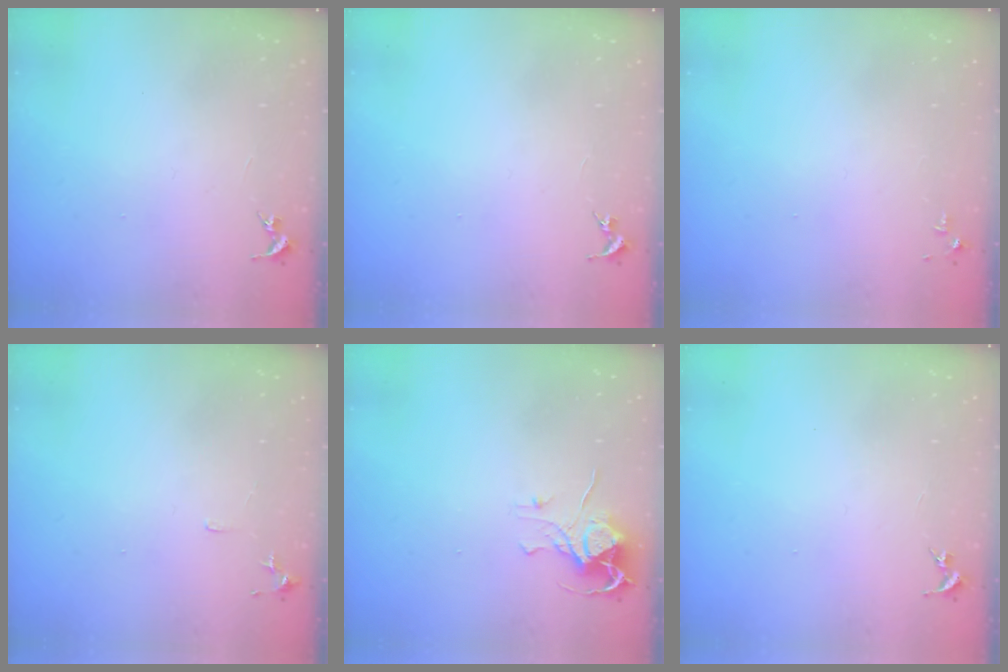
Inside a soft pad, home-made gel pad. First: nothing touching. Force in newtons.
{"total": 0.0}
{"total": 2.8, "press": 2.8, "slide": 0.4}
{"total": 5.7, "press": 5.6, "slide": 0.6}
{"total": 8.0, "press": 8.0, "slide": 0.6}
{"total": 0.0}